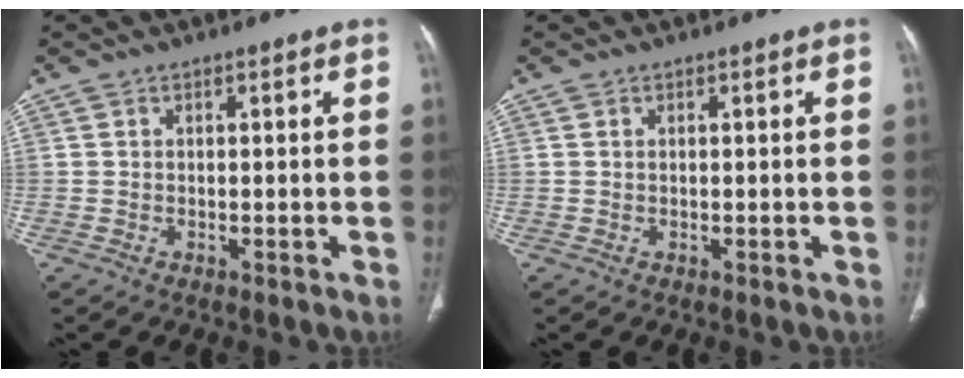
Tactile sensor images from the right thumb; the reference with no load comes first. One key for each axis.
{"total": 0.0}